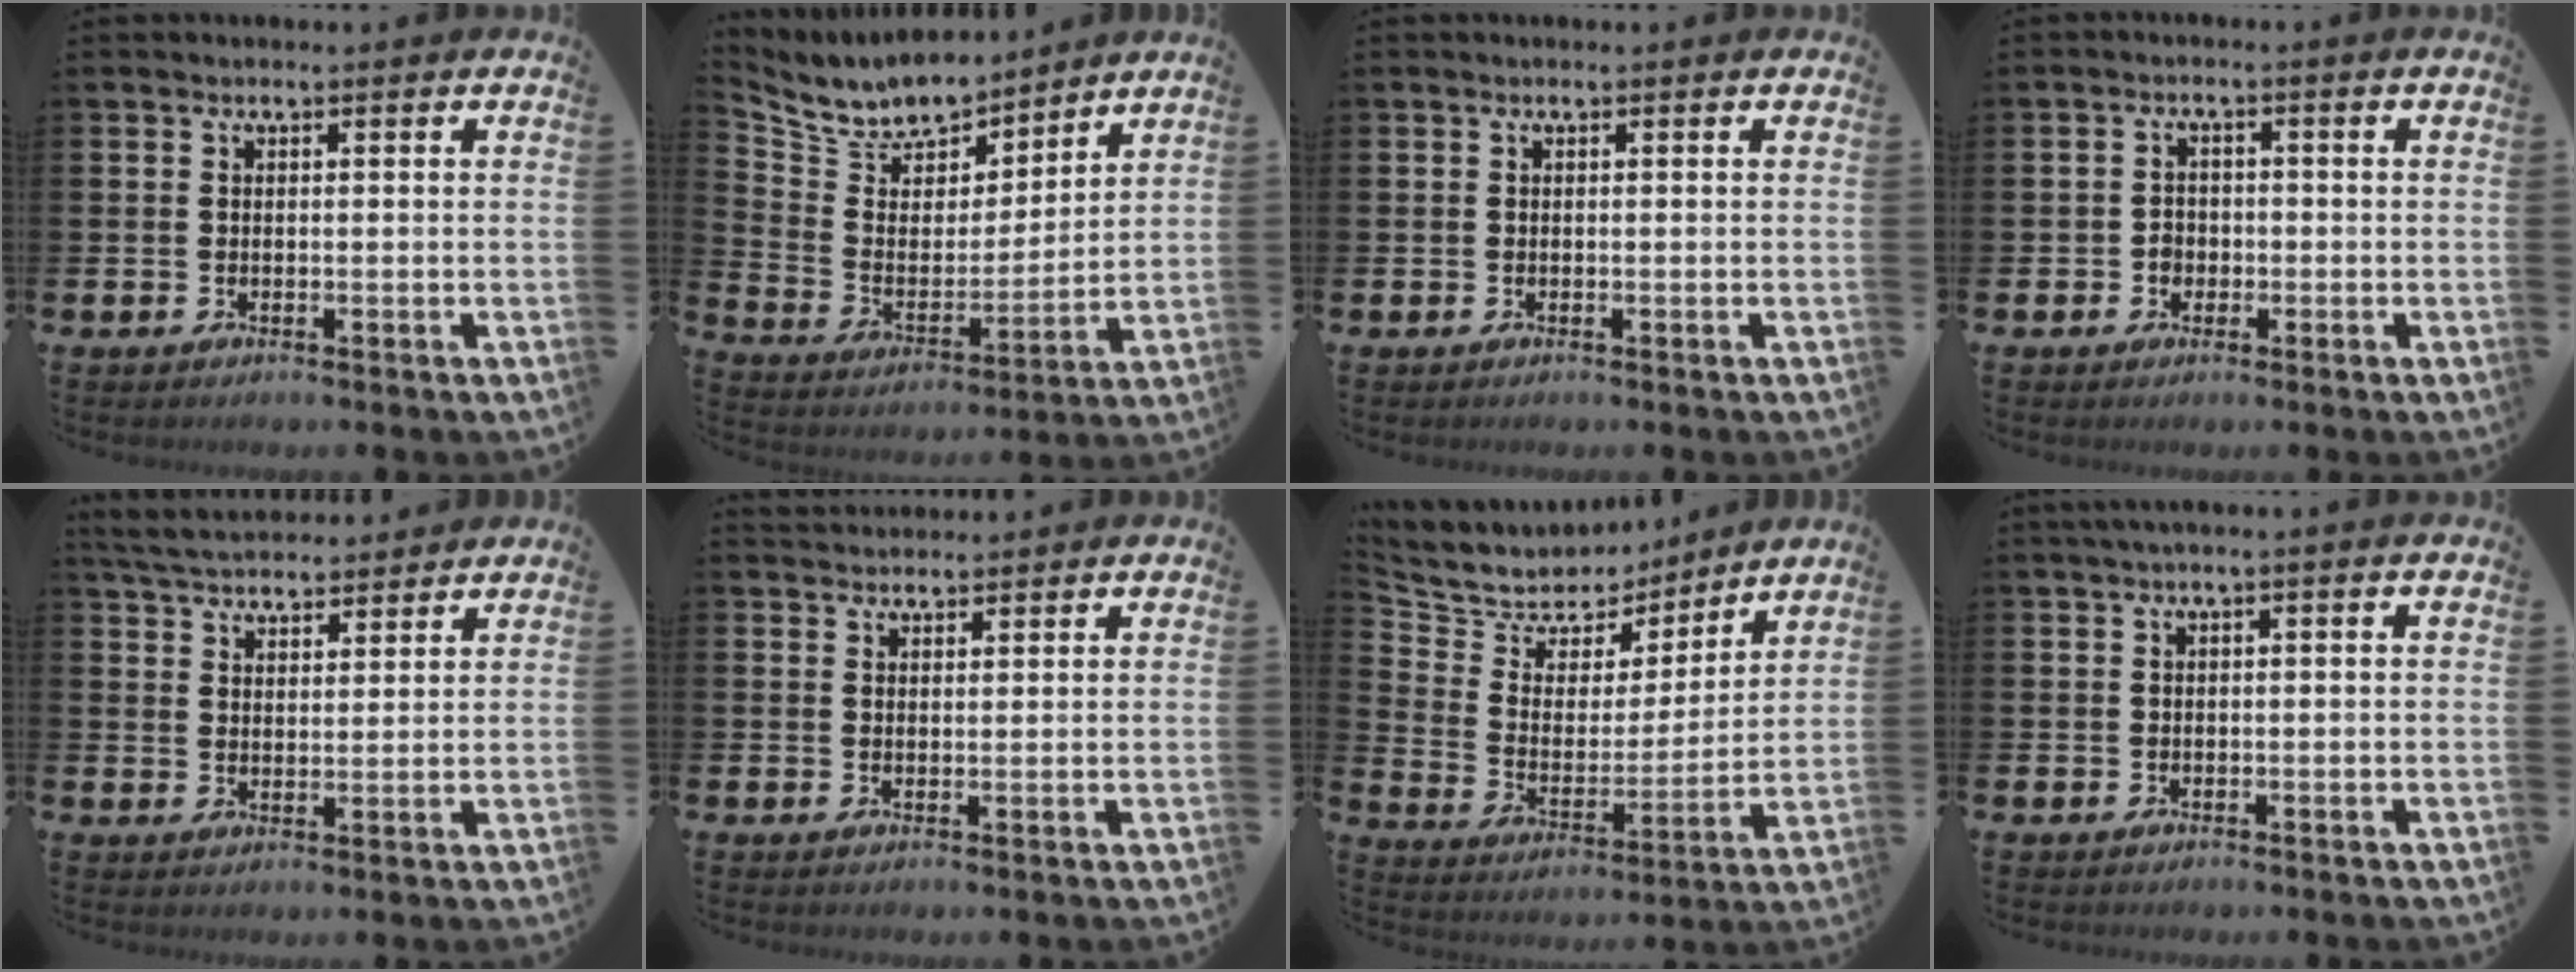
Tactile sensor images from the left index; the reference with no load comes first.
{"total": 8.2, "force": [7.9, 2.2, 0.2], "torque": [-0.053, -0.063, 0.144]}
{"total": 0.0}
{"total": 1.9, "force": [-0.7, 1.7, 0.4], "torque": [0.003, -0.001, -0.021]}
{"total": 5.1, "force": [5.0, 1.0, 0.4], "torque": [-0.026, -0.023, 0.091]}
{"total": 2.3, "force": [2.2, 0.6, -0.1], "torque": [0.011, -0.011, 0.038]}
{"total": 7.4, "force": [6.8, 3.0, -0.4], "torque": [-0.044, -0.056, 0.121]}
{"total": 0.9, "force": [0.2, 0.0, 0.8], "torque": [-0.018, 0.003, 0.005]}